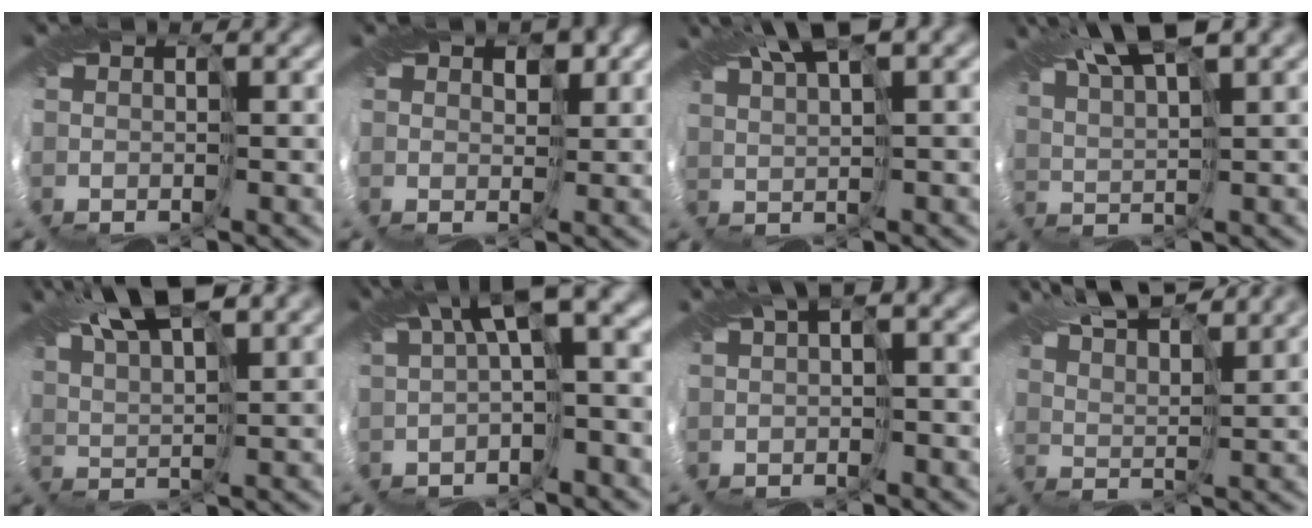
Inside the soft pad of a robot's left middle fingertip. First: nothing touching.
{"total": 1.7, "force": [0.9, 1.2, 0.7], "torque": [-0.008, -0.001, 0.015]}
{"total": 6.2, "force": [3.8, 1.1, 4.7], "torque": [-0.086, 0.020, 0.070]}
{"total": 7.7, "force": [5.0, 1.5, 5.7], "torque": [-0.103, 0.019, 0.091]}
{"total": 8.5, "force": [5.5, 2.1, 6.1], "torque": [-0.116, 0.020, 0.090]}
{"total": 8.2, "force": [2.2, 2.8, 7.4], "torque": [-0.118, 0.019, 0.036]}
{"total": 3.2, "force": [1.3, 0.8, 2.8], "torque": [-0.040, 0.015, 0.030]}
{"total": 8.6, "force": [7.1, 1.9, 4.4], "torque": [-0.075, 0.018, 0.089]}